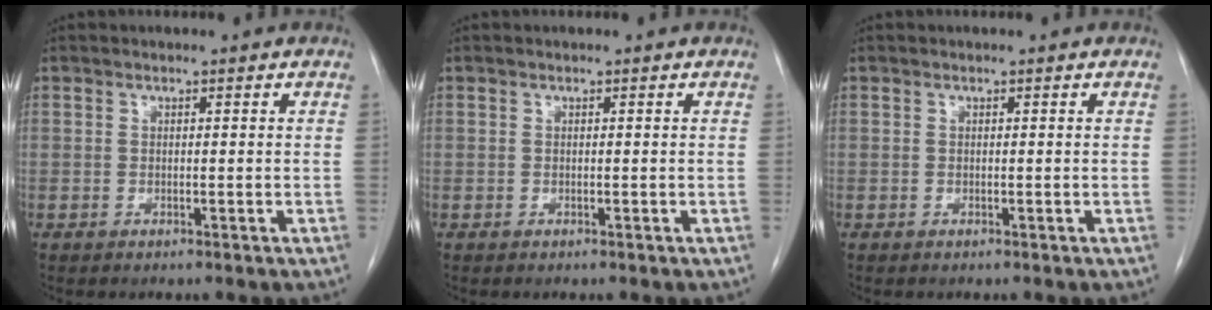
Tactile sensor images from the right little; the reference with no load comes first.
{"total": 0.0}
{"total": 0.0}